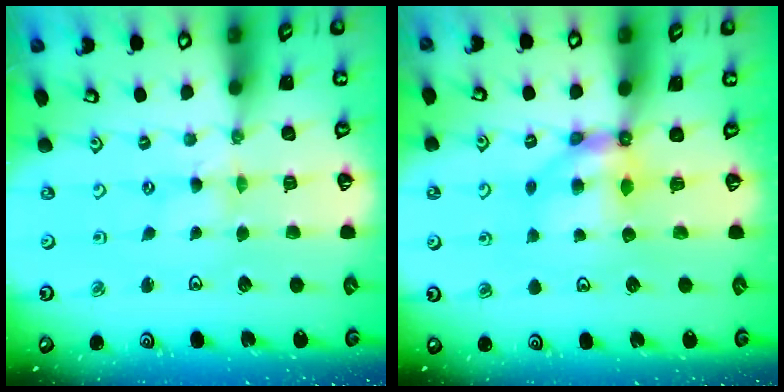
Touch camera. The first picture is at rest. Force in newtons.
{"total": 6.6, "press": 6.6, "slide": 0.4}